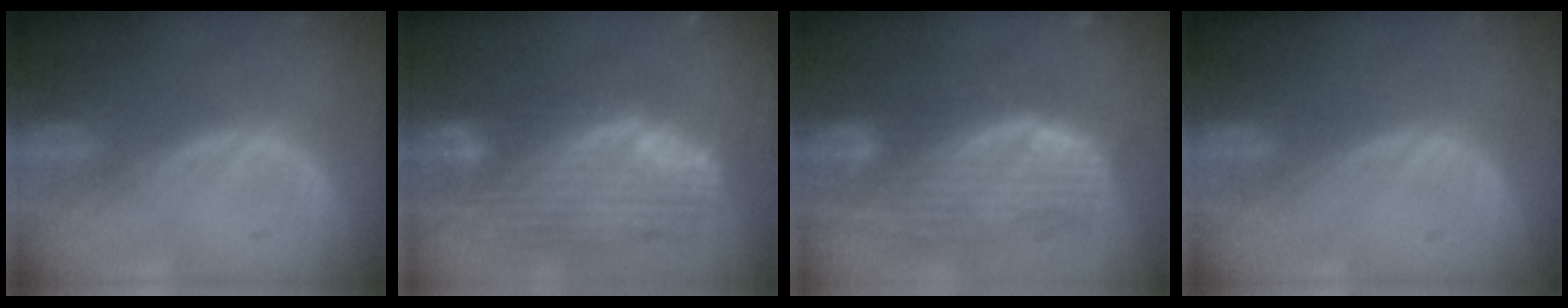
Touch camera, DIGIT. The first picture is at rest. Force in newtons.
{"total": 11.9, "press": 10.2, "slide": 6.2}
{"total": 10.5, "press": 9.1, "slide": 5.3}
{"total": 0.0}